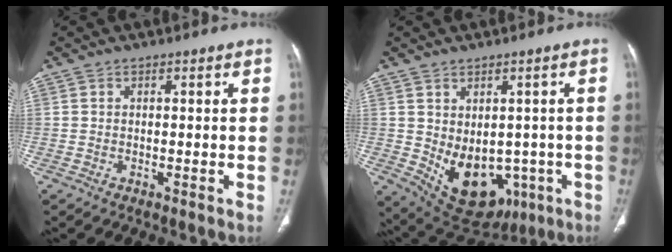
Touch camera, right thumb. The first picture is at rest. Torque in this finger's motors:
{"motor_torque": [-0.40, 0.62, 0.00, 0.07, 0.17]}